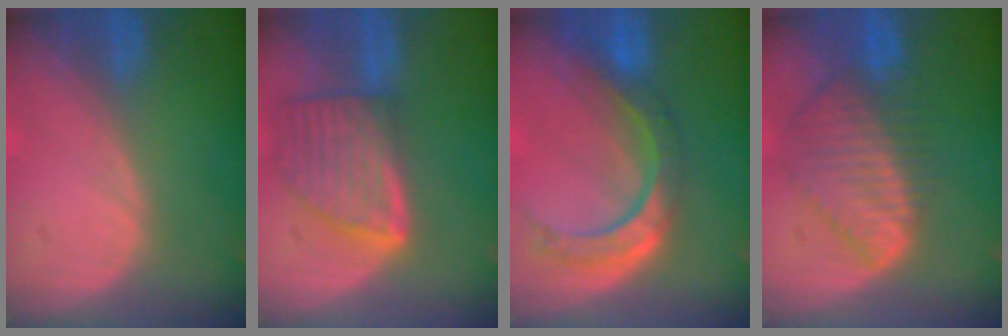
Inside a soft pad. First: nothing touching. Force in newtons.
{"total": 8.0, "press": 7.1, "slide": 3.6}
{"total": 8.5, "press": 7.2, "slide": 4.5}
{"total": 8.8, "press": 7.6, "slide": 4.4}